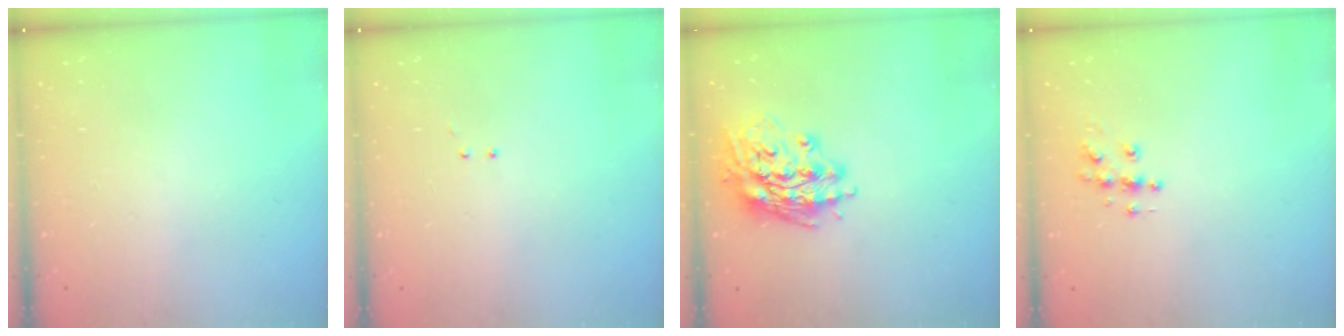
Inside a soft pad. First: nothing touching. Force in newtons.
{"total": 3.0, "press": 2.9, "slide": 0.7}
{"total": 16.1, "press": 15.9, "slide": 2.1}
{"total": 6.1, "press": 6.1, "slide": 0.3}